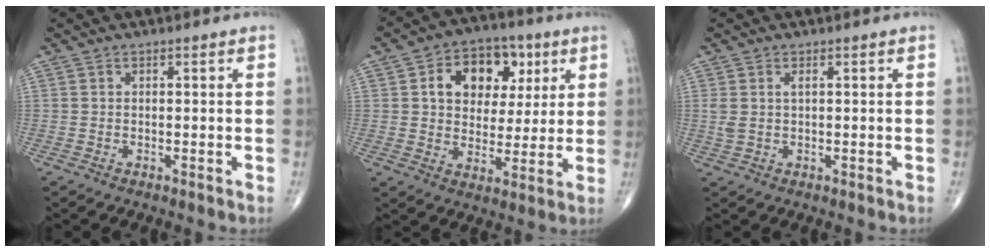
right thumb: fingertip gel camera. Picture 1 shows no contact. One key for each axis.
{"total": 13.8, "fx": 4.4, "fy": 10.0, "fz": 8.4, "tx": -0.081, "ty": 0.002, "tz": 0.069}
{"total": 2.6, "fx": 0.7, "fy": 1.1, "fz": 2.2, "tx": -0.060, "ty": 0.011, "tz": 0.020}